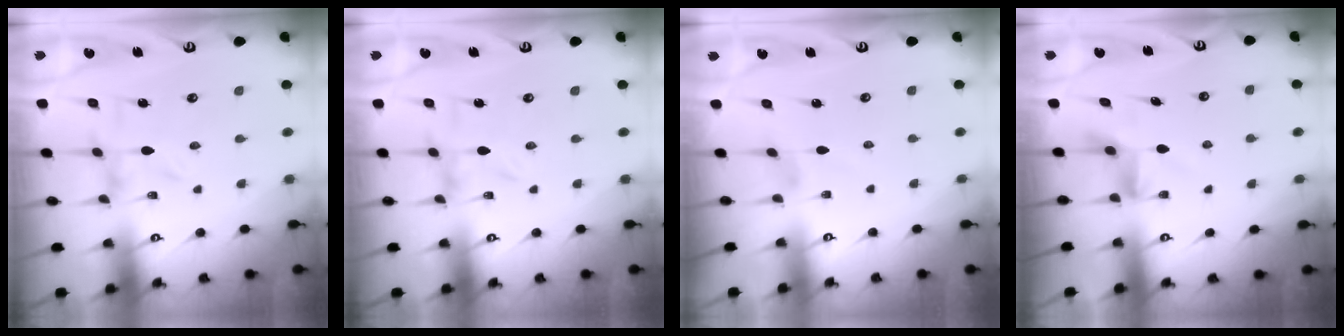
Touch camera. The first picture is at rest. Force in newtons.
{"total": 0.0}
{"total": 0.0}
{"total": 3.5, "press": 3.3, "slide": 1.0}